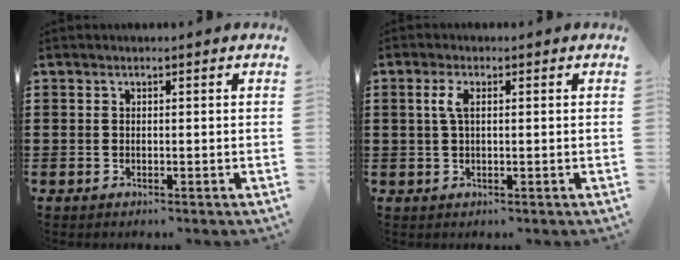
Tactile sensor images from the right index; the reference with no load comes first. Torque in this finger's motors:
{"motor_torque": [0.36, -0.33, 0.12, 0.09]}